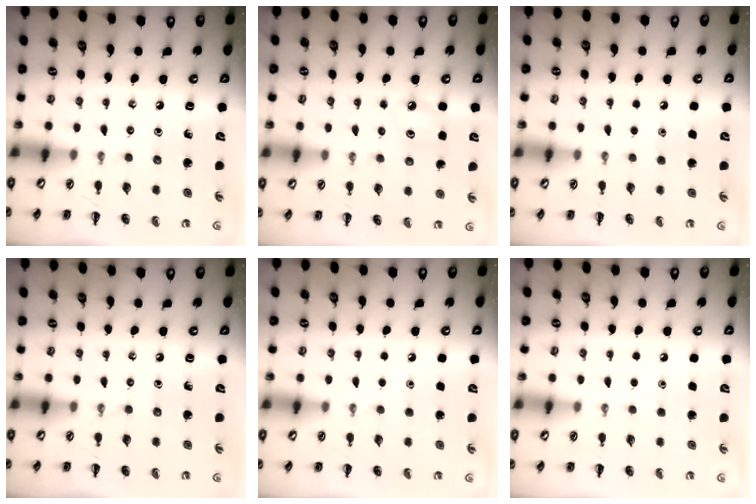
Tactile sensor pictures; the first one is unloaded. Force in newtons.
{"total": 5.8, "press": 5.5, "slide": 1.8}
{"total": 1.8, "press": 1.7, "slide": 0.1}
{"total": 0.0}
{"total": 1.8, "press": 1.7, "slide": 0.1}
{"total": 1.8, "press": 1.7, "slide": 0.1}